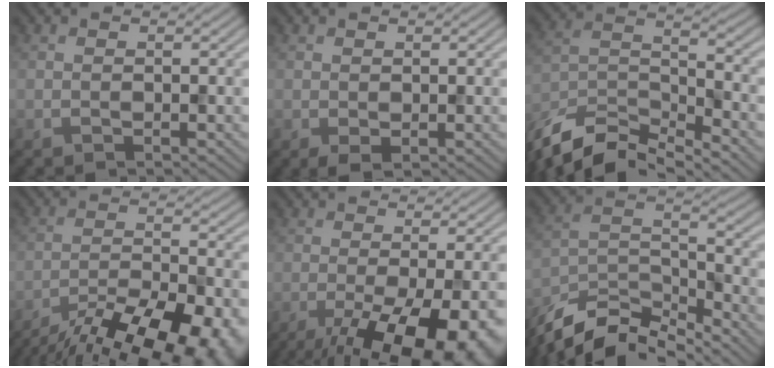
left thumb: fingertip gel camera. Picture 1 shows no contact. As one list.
[{"total": 1.2, "force": [-0.2, 0.6, 1.0], "torque": [-0.021, -0.004, -0.002]}, {"total": 11.6, "force": [-9.5, 3.3, 5.6], "torque": [-0.118, -0.008, -0.183]}, {"total": 17.1, "force": [-13.5, 4.9, 9.3], "torque": [-0.148, -0.031, -0.188]}, {"total": 14.2, "force": [-6.5, 4.4, 11.8], "torque": [-0.173, -0.015, -0.088]}, {"total": 11.7, "force": [-9.7, 3.4, 5.6], "torque": [-0.108, -0.006, -0.189]}]